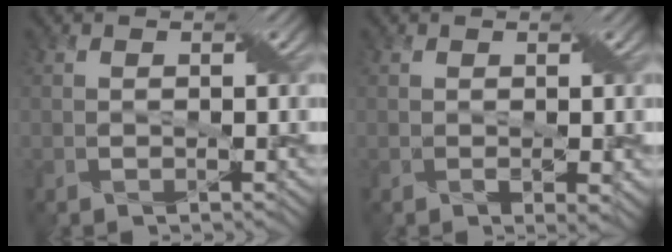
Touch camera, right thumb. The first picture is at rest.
{"total": 2.1, "force": [-0.3, 0.9, 1.9], "torque": [-0.025, -0.006, 0.000]}